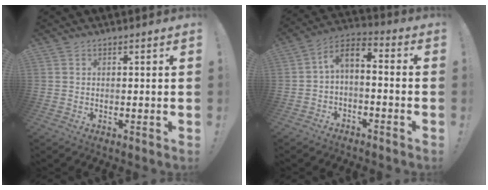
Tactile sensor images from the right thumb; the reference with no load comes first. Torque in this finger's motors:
{"motor_torque": [1.13, 0.91, 0.60, -0.46, 0.03]}